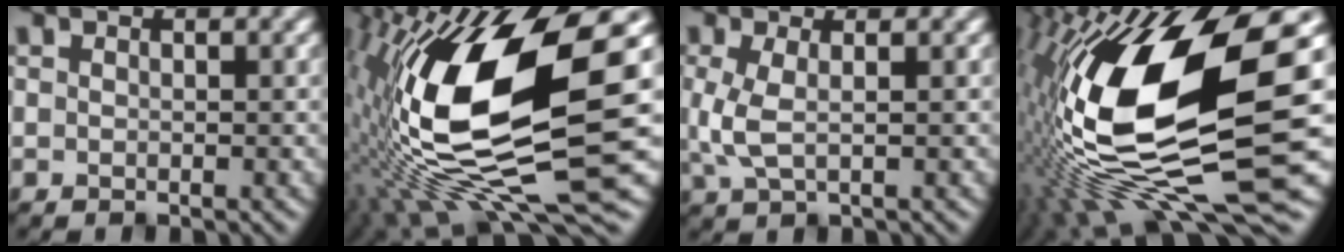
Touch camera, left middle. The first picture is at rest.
{"total": 17.5, "force": [2.6, 5.9, 16.2], "torque": [-0.323, -0.006, 0.051]}
{"total": 2.7, "force": [0.2, 1.0, 2.5], "torque": [-0.064, -0.002, 0.004]}
{"total": 17.8, "force": [0.3, 6.1, 16.7], "torque": [-0.308, 0.006, -0.003]}